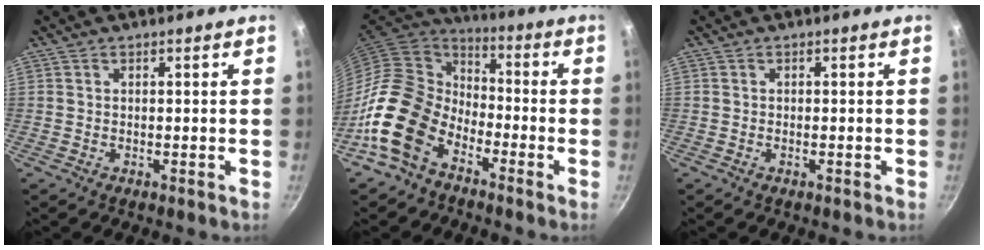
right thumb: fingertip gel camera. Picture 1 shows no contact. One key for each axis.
{"total": 15.5, "fx": -8.4, "fy": 10.2, "fz": 8.0, "tx": -0.115, "ty": 0.060, "tz": -0.186}
{"total": 0.6, "fx": -0.3, "fy": 0.2, "fz": 0.4, "tx": -0.008, "ty": 0.004, "tz": -0.007}